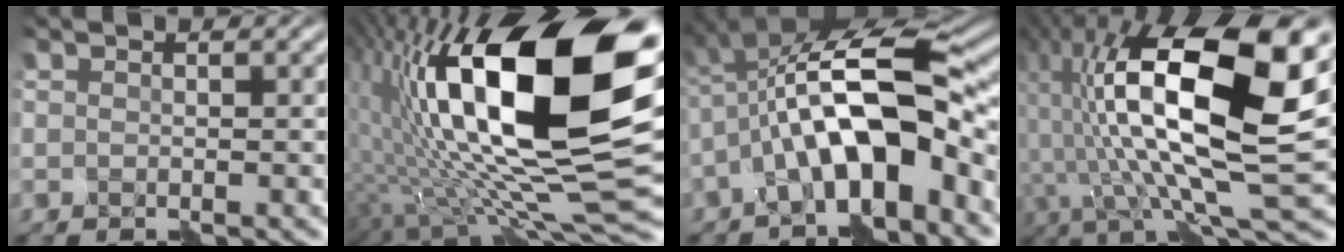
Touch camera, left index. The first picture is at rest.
{"total": 19.2, "force": [4.2, 6.9, 17.4], "torque": [-0.301, 0.006, 0.068]}
{"total": 11.3, "force": [-2.0, 4.1, 10.3], "torque": [-0.173, 0.018, -0.041]}
{"total": 16.3, "force": [2.6, 5.9, 15.0], "torque": [-0.287, -0.004, 0.042]}